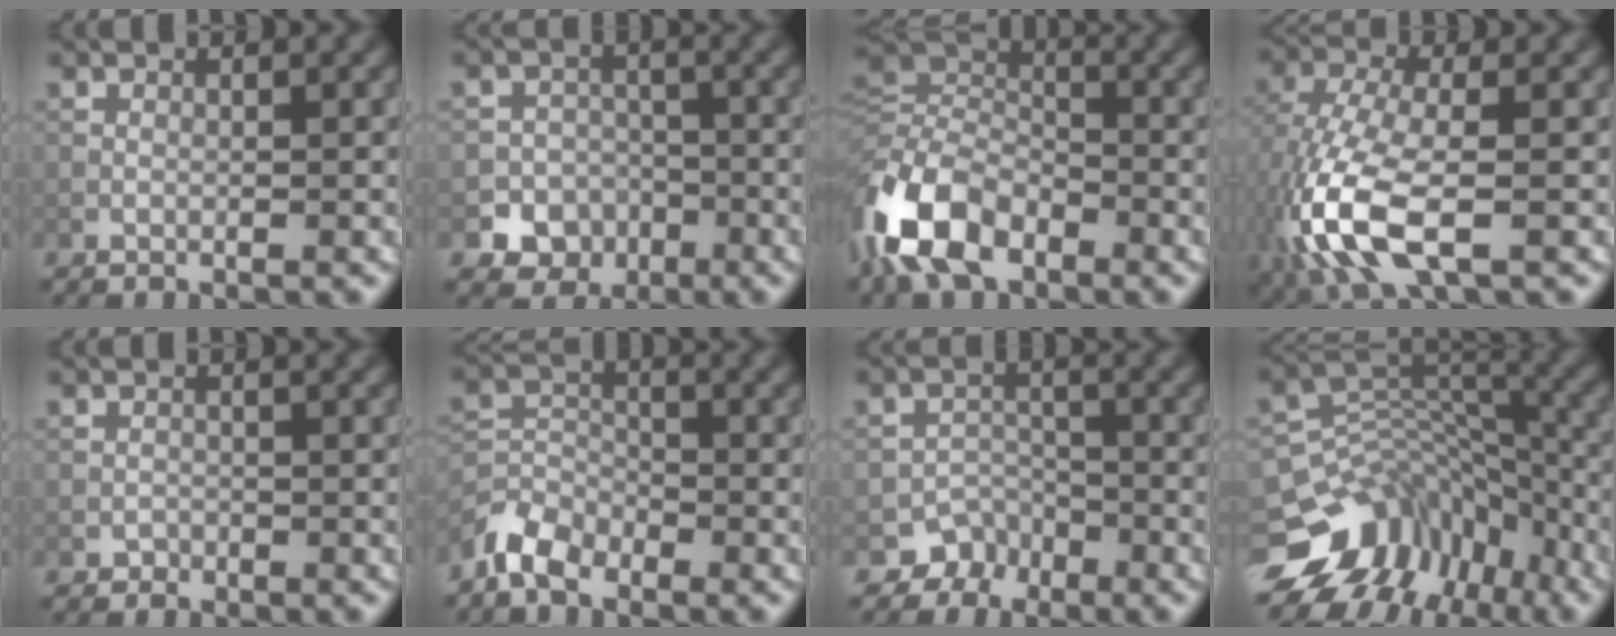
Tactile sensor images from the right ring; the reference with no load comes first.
{"total": 6.2, "force": [-3.4, 5.2, 0.8], "torque": [0.018, -0.013, -0.065]}
{"total": 10.8, "force": [-5.3, 6.4, 6.9], "torque": [-0.157, -0.009, -0.120]}
{"total": 8.8, "force": [-3.2, 3.9, 7.2], "torque": [-0.176, -0.005, -0.070]}
{"total": 0.7, "force": [-0.4, 0.5, -0.1], "torque": [0.006, 0.001, -0.005]}
{"total": 3.6, "force": [-3.0, 1.7, 1.0], "torque": [-0.021, -0.001, -0.073]}
{"total": 3.1, "force": [-2.3, 2.2, 0.0], "torque": [0.021, 0.002, -0.032]}
{"total": 10.3, "force": [-6.1, 7.1, 4.3], "torque": [-0.073, 0.027, -0.096]}